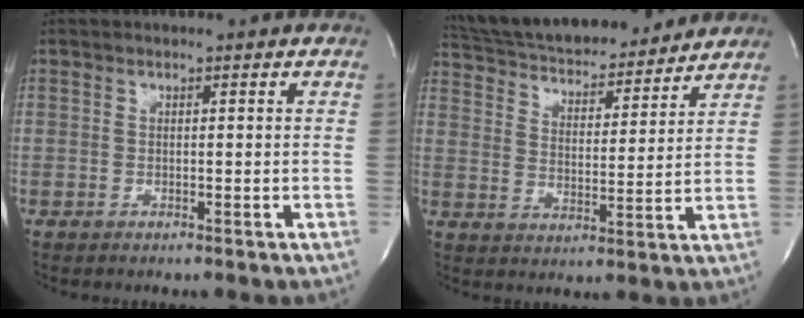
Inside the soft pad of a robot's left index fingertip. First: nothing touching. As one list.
[{"total": 18.7, "force": [17.1, 3.9, 6.4], "torque": [-0.121, 0.015, 0.264]}]